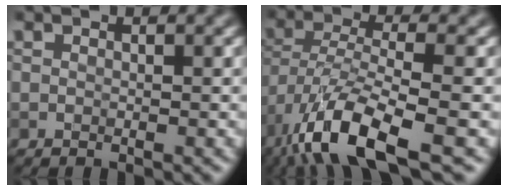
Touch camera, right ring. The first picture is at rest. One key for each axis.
{"total": 9.4, "fx": -5.5, "fy": 2.8, "fz": 7.1, "tx": -0.139, "ty": -0.004, "tz": -0.108}